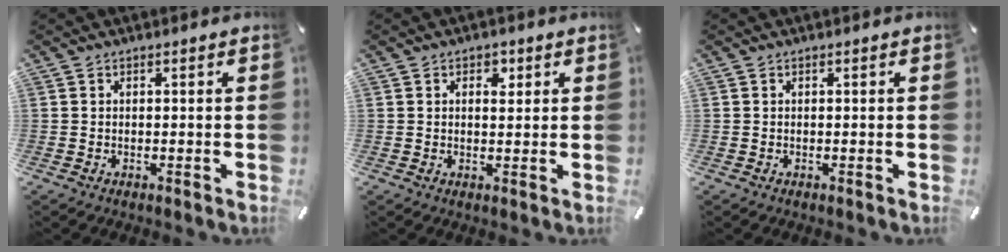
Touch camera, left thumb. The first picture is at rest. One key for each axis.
{"total": 2.8, "fx": 1.1, "fy": 1.9, "fz": 1.7, "tx": -0.005, "ty": -0.007, "tz": 0.011}
{"total": 0.0}